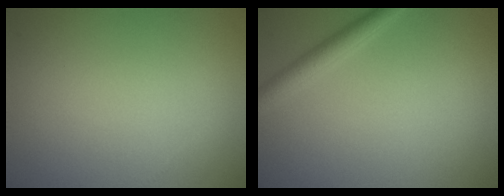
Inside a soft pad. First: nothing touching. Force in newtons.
{"total": 2.4, "press": 2.4, "slide": 0.1}